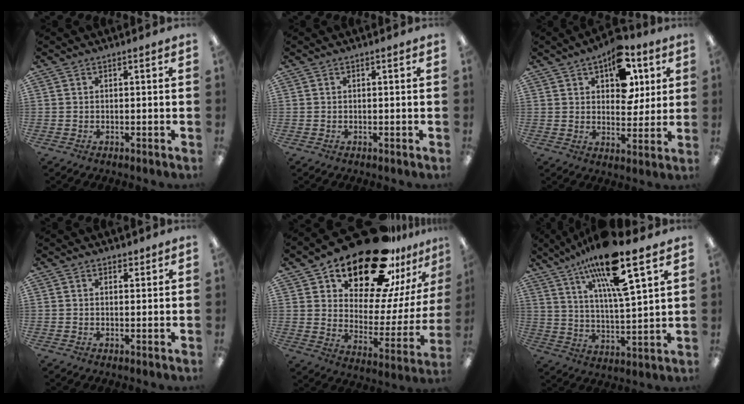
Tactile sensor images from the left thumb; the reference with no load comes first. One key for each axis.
{"total": 0.0}
{"total": 13.3, "fx": 7.1, "fy": 7.7, "fz": 8.1, "tx": -0.105, "ty": -0.025, "tz": 0.122}
{"total": 1.4, "fx": 1.0, "fy": 0.9, "fz": 0.4, "tx": -0.001, "ty": -0.002, "tz": 0.017}
{"total": 24.7, "fx": 19.3, "fy": 10.3, "fz": 11.3, "tx": -0.178, "ty": -0.133, "tz": 0.338}
{"total": 17.0, "fx": 11.6, "fy": 3.3, "fz": 12.0, "tx": -0.211, "ty": -0.061, "tz": 0.186}